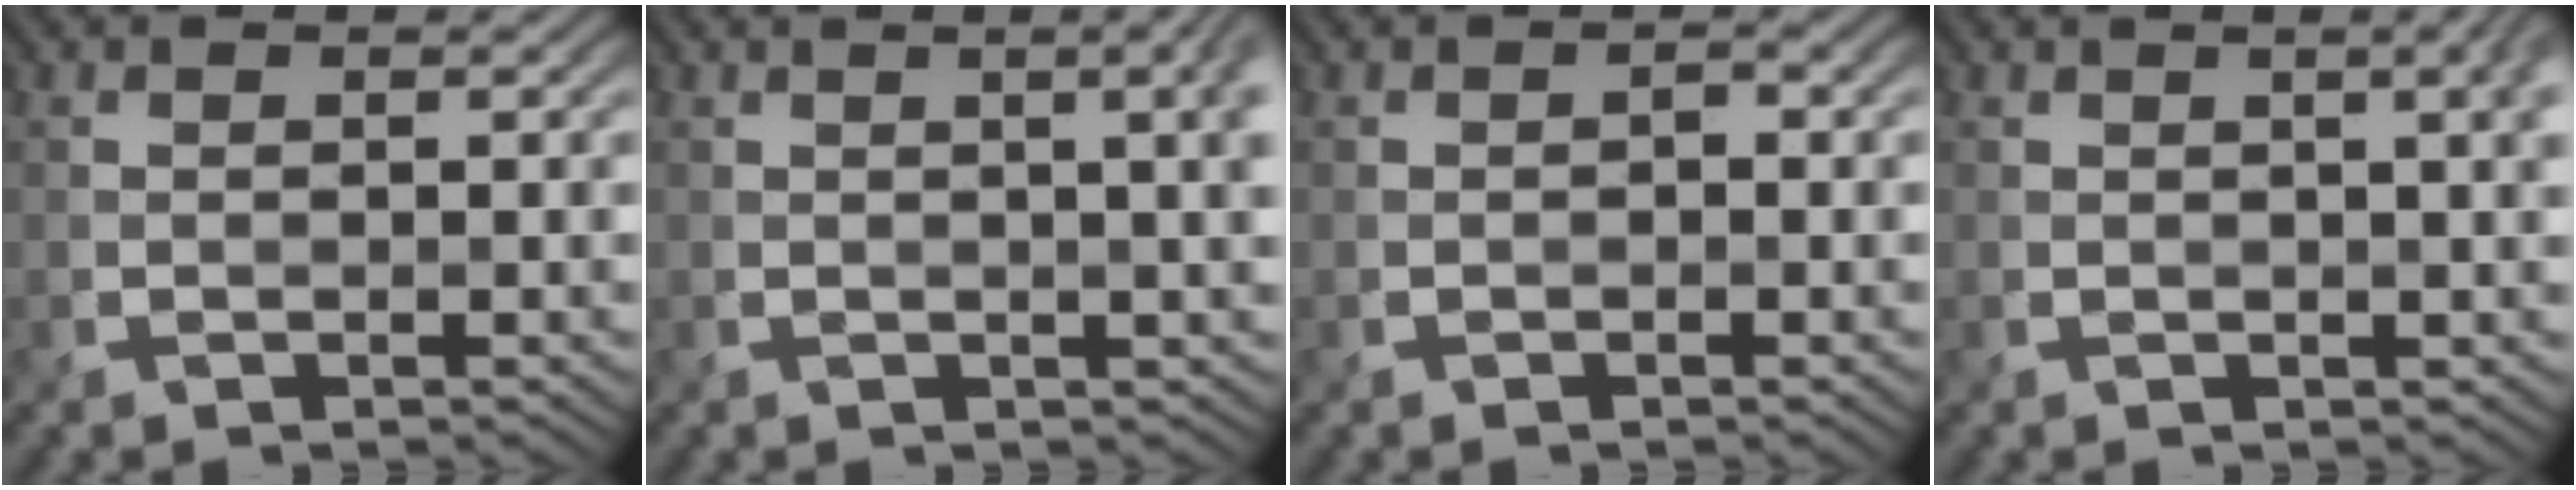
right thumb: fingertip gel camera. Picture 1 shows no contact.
{"total": 4.9, "force": [0.9, 1.5, 4.6], "torque": [-0.038, 0.015, 0.010]}
{"total": 1.0, "force": [-0.3, 0.5, 0.8], "torque": [-0.013, 0.004, -0.007]}
{"total": 4.0, "force": [1.0, 1.1, 3.7], "torque": [-0.035, 0.015, 0.011]}